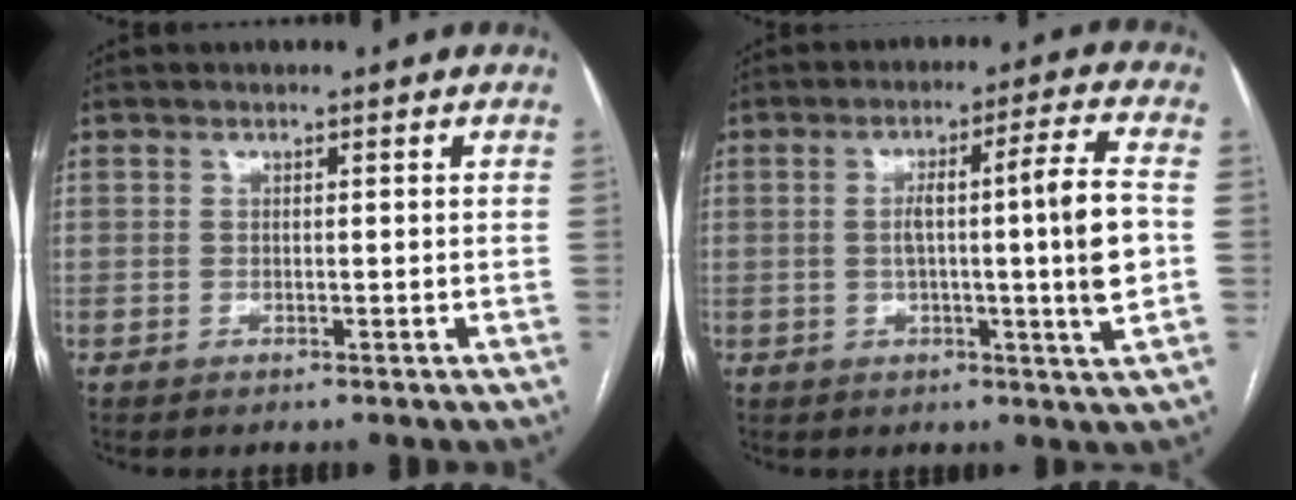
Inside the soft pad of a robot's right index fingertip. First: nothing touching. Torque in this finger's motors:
{"motor_torque": [1.00, 0.64, 0.30, 0.13]}